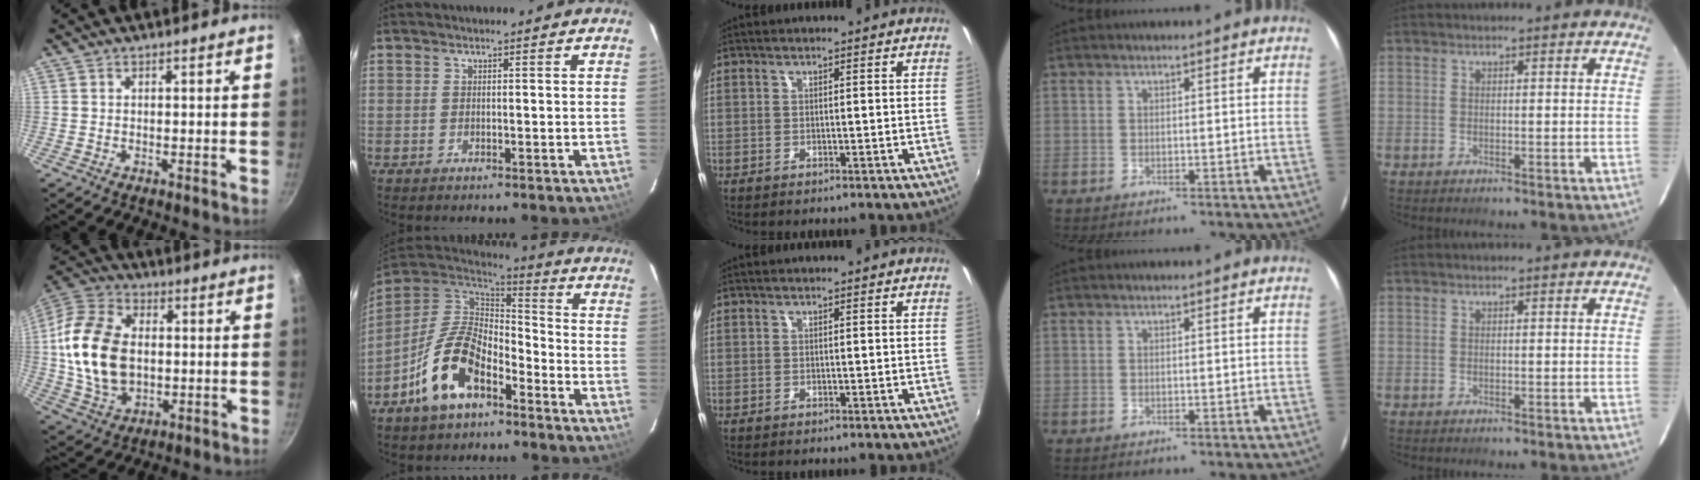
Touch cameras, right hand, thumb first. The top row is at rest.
{"thumb": {"total": 18.7, "force": [0.4, 12.8, 13.6], "torque": [-0.245, 0.013, 0.005]}, "index": {"total": 15.0, "force": [-8.1, 7.7, 10.0], "torque": [-0.206, 0.005, -0.151]}}